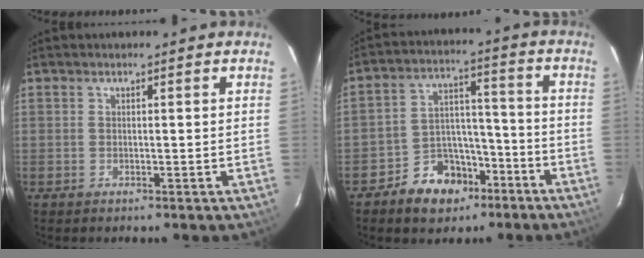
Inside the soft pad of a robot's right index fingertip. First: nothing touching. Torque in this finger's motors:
{"motor_torque": [0.08, -0.30, 0.07, -0.08]}